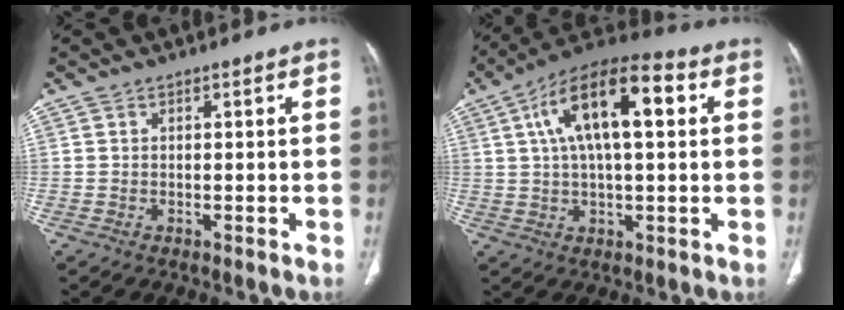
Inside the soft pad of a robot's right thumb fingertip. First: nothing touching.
{"total": 17.1, "force": [4.5, 6.9, 15.0], "torque": [-0.248, 0.025, 0.068]}